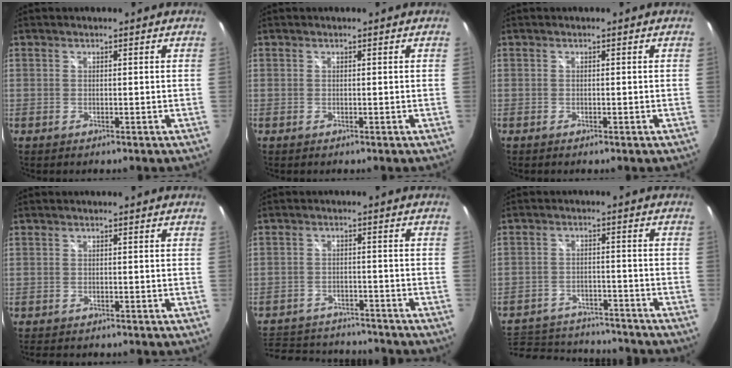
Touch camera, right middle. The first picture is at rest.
{"total": 0.0}
{"total": 0.0}
{"total": 2.9, "force": [-2.6, 0.9, 0.9], "torque": [-0.022, -0.014, -0.040]}
{"total": 15.2, "force": [-13.0, 6.0, 5.0], "torque": [-0.130, 0.017, -0.185]}
{"total": 16.5, "force": [-14.0, 6.6, 5.7], "torque": [-0.142, 0.011, -0.191]}